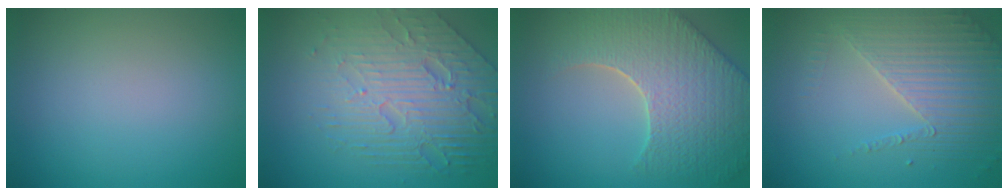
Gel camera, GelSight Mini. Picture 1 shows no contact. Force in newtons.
{"total": 7.8, "press": 5.4, "slide": 5.6}
{"total": 8.7, "press": 6.3, "slide": 6.0}
{"total": 3.9, "press": 3.7, "slide": 1.3}